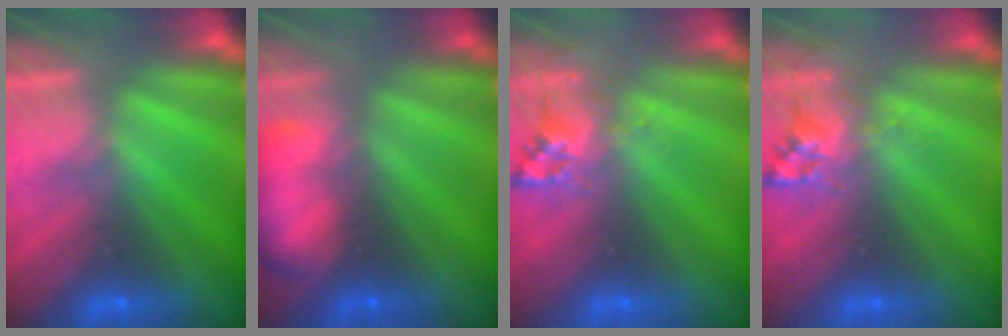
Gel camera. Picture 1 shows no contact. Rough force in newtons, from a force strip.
{"total": 7.7}
{"total": 2.5}
{"total": 2.5}